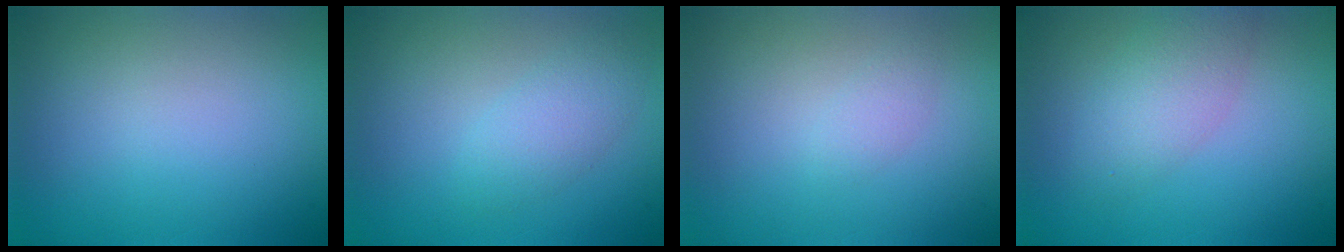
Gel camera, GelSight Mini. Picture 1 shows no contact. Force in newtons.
{"total": 2.6, "press": 2.6, "slide": 0.2}
{"total": 1.0, "press": 1.0, "slide": 0.0}
{"total": 3.4, "press": 3.4, "slide": 0.2}